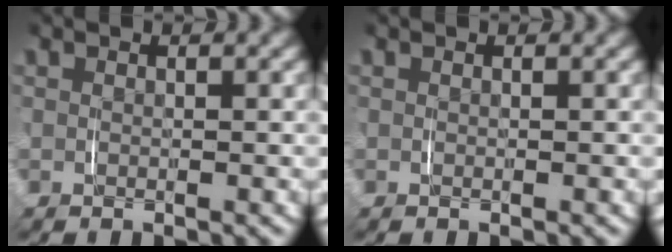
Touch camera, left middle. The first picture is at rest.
{"total": 0.0}